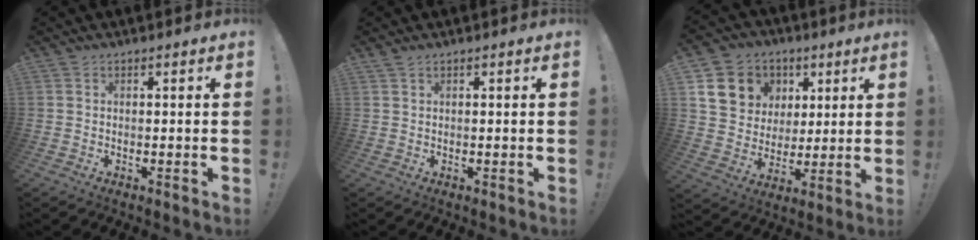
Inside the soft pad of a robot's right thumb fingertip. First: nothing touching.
{"total": 0.7, "force": [0.6, 0.0, 0.5], "torque": [-0.010, 0.000, 0.010]}
{"total": 14.0, "force": [5.3, 12.2, 4.3], "torque": [-0.060, -0.020, 0.122]}